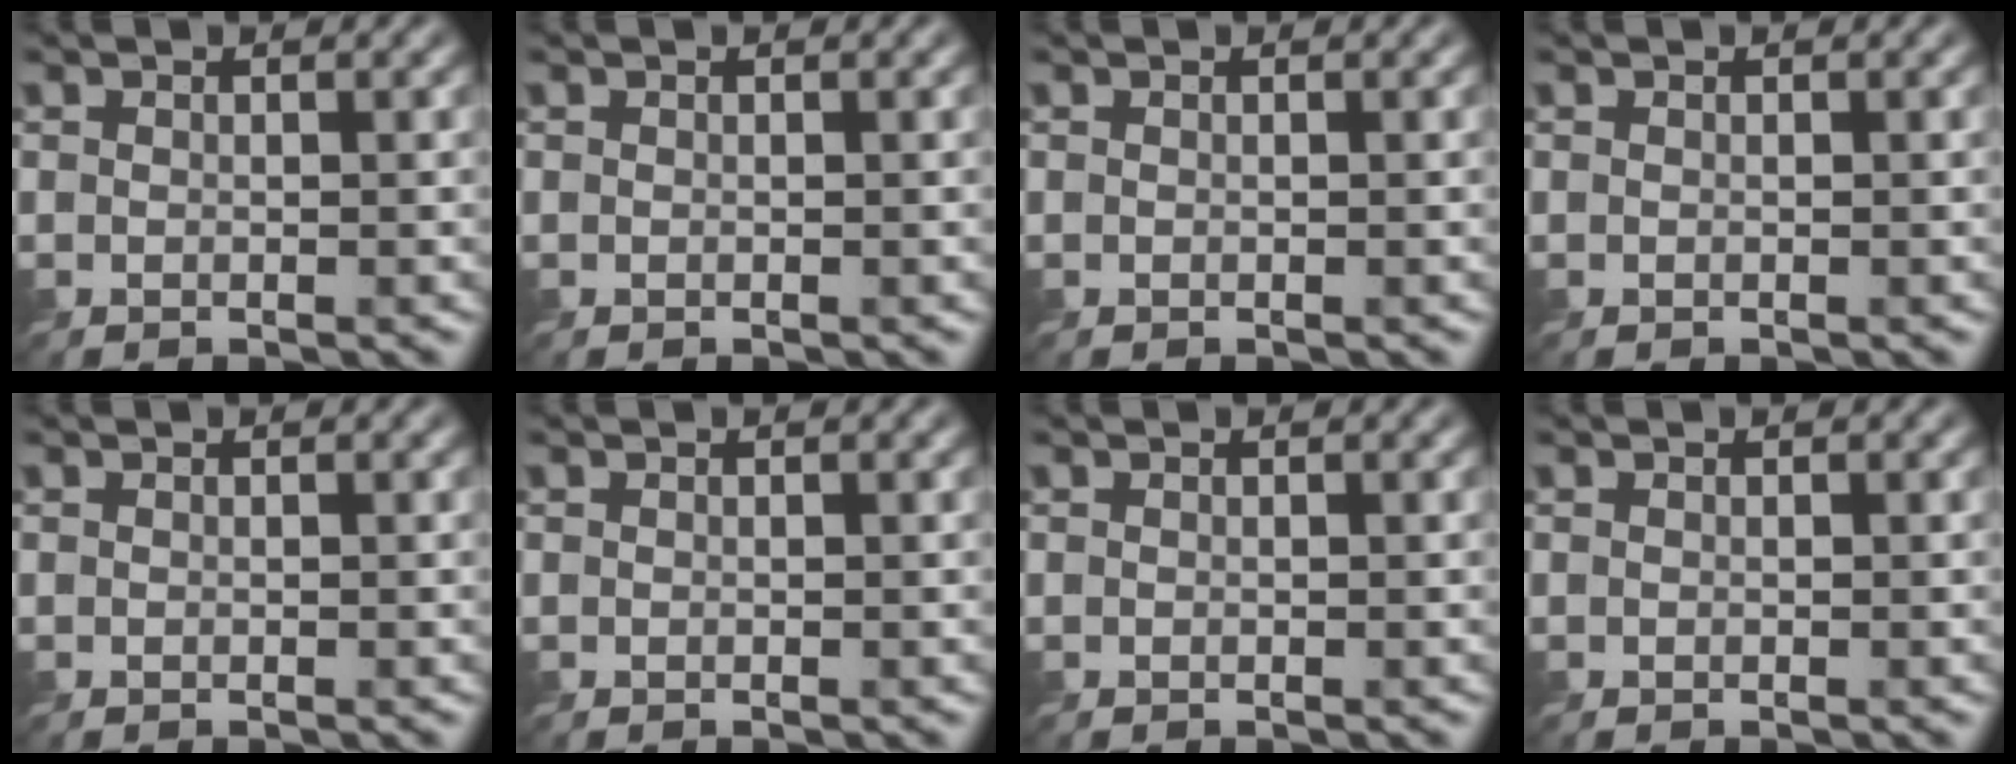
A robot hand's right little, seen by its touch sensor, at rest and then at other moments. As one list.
[{"total": 0.0}, {"total": 0.0}, {"total": 0.0}, {"total": 0.0}, {"total": 0.0}, {"total": 0.0}, {"total": 0.0}]